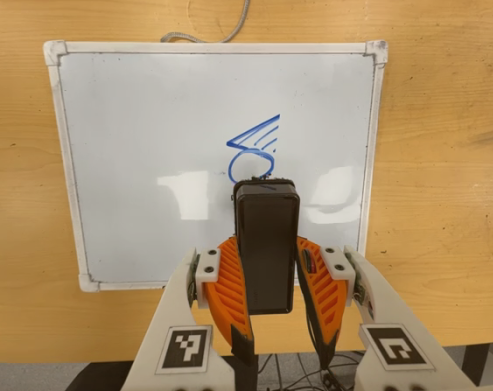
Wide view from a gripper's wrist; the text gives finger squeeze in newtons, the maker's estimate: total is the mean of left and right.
{"total": 7.0, "left": 5.2, "right": 8.7}